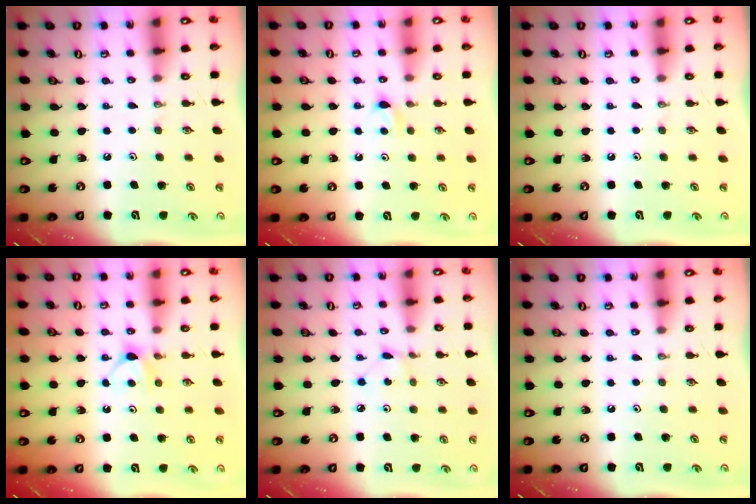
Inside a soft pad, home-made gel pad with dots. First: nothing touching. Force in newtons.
{"total": 3.3, "press": 3.3, "slide": 0.4}
{"total": 0.0}
{"total": 4.1, "press": 4.1, "slide": 0.5}
{"total": 1.3, "press": 1.3, "slide": 0.2}
{"total": 0.0}